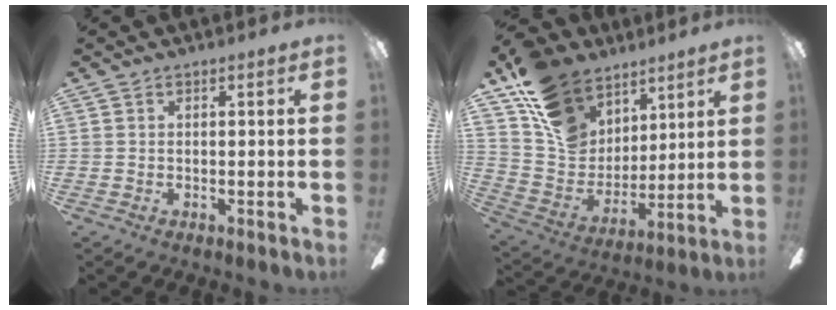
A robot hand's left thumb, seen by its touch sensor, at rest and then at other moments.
{"total": 17.5, "force": [11.0, 11.9, 6.5], "torque": [-0.130, -0.061, 0.215]}